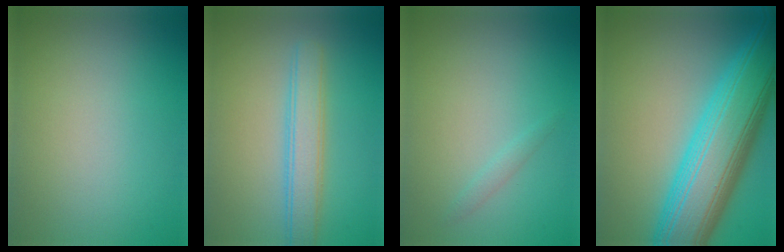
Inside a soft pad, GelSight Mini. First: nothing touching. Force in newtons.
{"total": 3.6, "press": 3.6, "slide": 0.1}
{"total": 0.8, "press": 0.8, "slide": 0.0}
{"total": 12.4, "press": 12.4, "slide": 0.2}